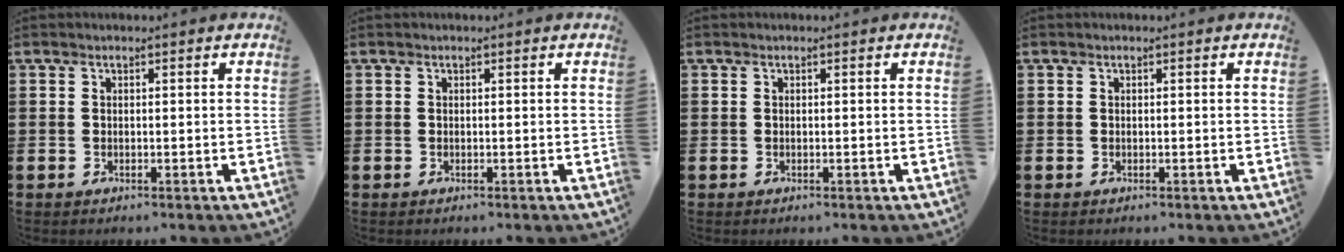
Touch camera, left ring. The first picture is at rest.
{"total": 0.0}
{"total": 0.0}
{"total": 0.0}